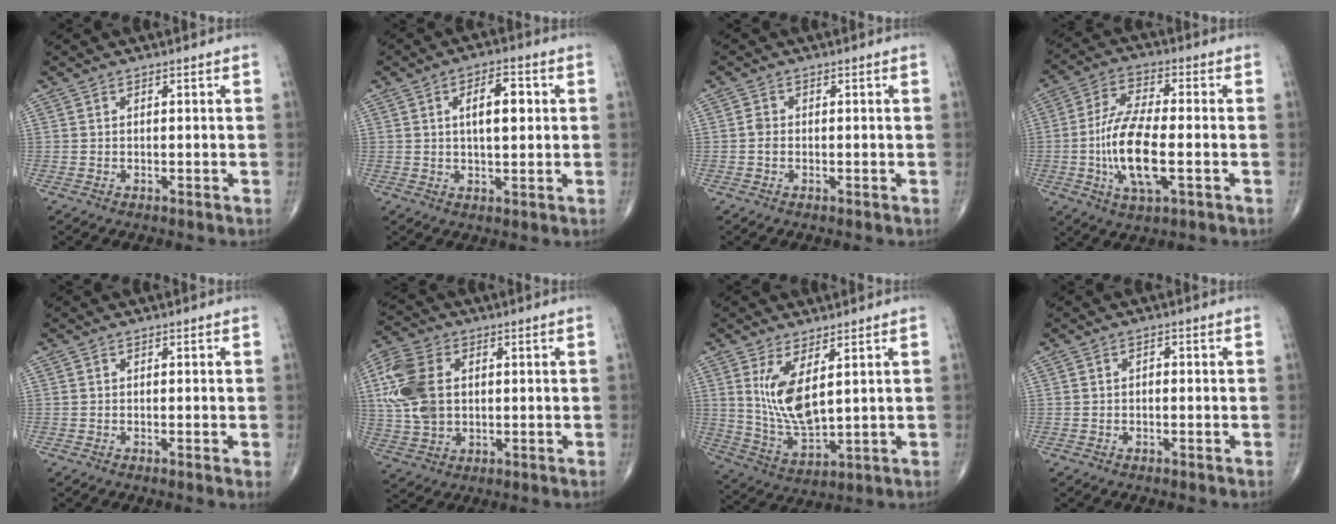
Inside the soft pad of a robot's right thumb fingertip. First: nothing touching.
{"total": 7.3, "force": [1.4, 3.2, 6.4], "torque": [-0.090, 0.003, 0.021]}
{"total": 1.3, "force": [-0.3, 1.0, 0.8], "torque": [-0.011, 0.002, -0.006]}
{"total": 13.5, "force": [-2.6, 4.8, 12.4], "torque": [-0.251, 0.010, -0.050]}
{"total": 1.0, "force": [0.0, 0.1, 1.0], "torque": [-0.021, -0.003, 0.000]}
{"total": 12.9, "force": [2.1, 8.9, 9.1], "torque": [-0.196, 0.005, 0.040]}
{"total": 10.2, "force": [3.2, 4.1, 8.8], "torque": [-0.171, -0.033, 0.079]}
{"total": 1.0, "force": [0.0, 0.7, 0.8], "torque": [-0.009, 0.003, -0.002]}